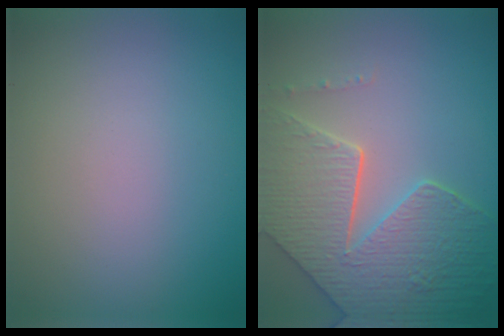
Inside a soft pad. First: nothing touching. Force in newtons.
{"total": 8.3, "press": 6.1, "slide": 5.6}